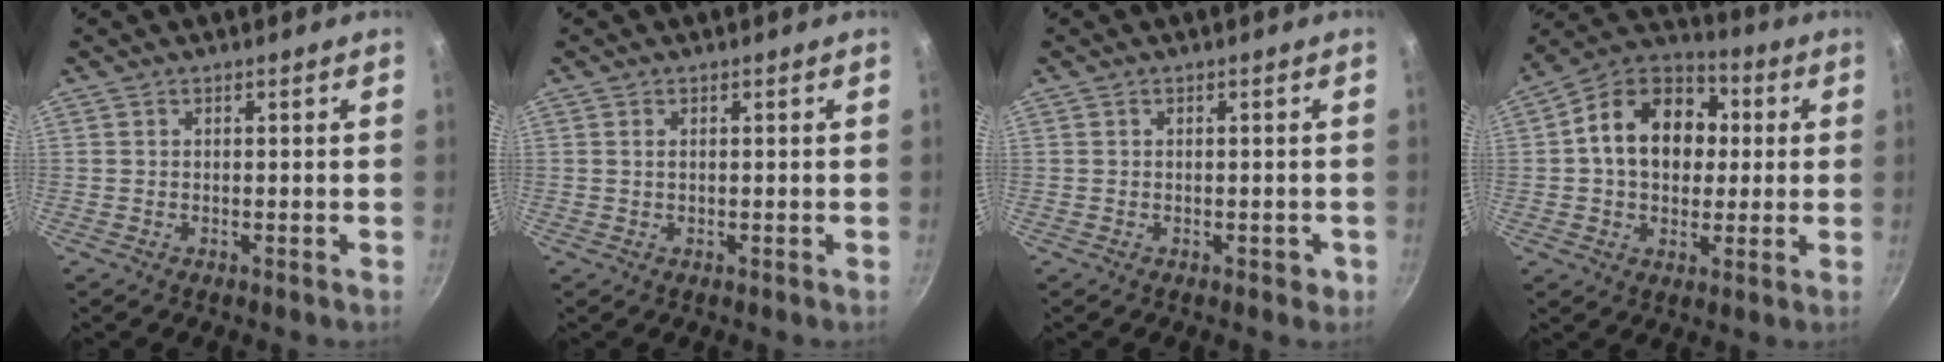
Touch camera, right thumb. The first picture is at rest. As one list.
[{"total": 0.7, "force": [0.2, 0.3, 0.6], "torque": [-0.011, 0.001, 0.003]}, {"total": 1.6, "force": [-0.5, 1.1, 1.0], "torque": [0.001, 0.010, -0.002]}, {"total": 16.9, "force": [2.2, 12.7, 10.9], "torque": [-0.150, 0.027, 0.018]}]